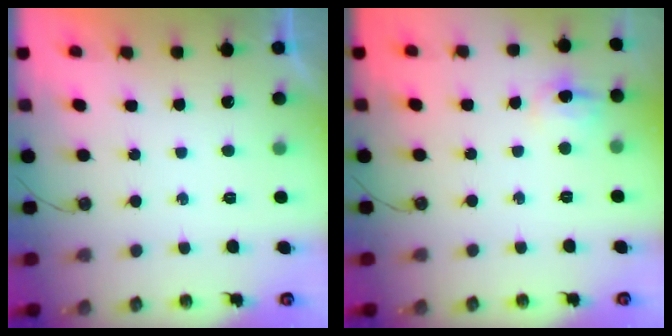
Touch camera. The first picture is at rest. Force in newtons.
{"total": 8.7, "press": 8.6, "slide": 0.8}